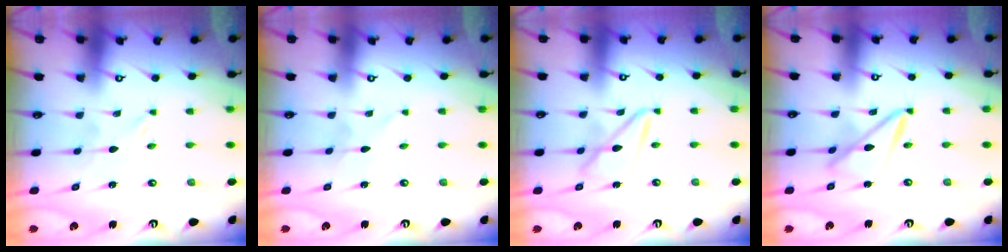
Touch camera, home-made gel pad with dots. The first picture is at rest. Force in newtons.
{"total": 1.2, "press": 1.1, "slide": 0.2}
{"total": 11.2, "press": 11.1, "slide": 1.2}
{"total": 9.8, "press": 9.8, "slide": 0.7}